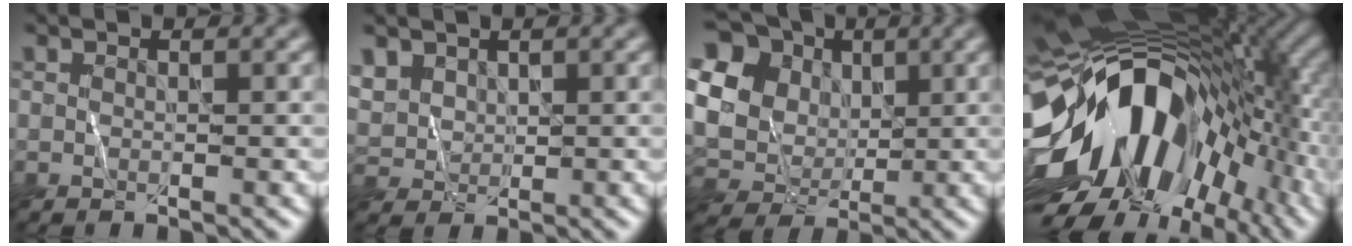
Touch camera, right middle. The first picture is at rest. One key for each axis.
{"total": 2.9, "fx": 1.5, "fy": 2.3, "fz": 0.7, "tx": -0.036, "ty": 0.002, "tz": 0.044}
{"total": 18.9, "fx": 5.3, "fy": 16.7, "fz": 6.9, "tx": -0.215, "ty": 0.014, "tz": 0.084}
{"total": 17.5, "fx": -2.3, "fy": 11.1, "fz": 13.4, "tx": -0.234, "ty": 0.001, "tz": -0.049}